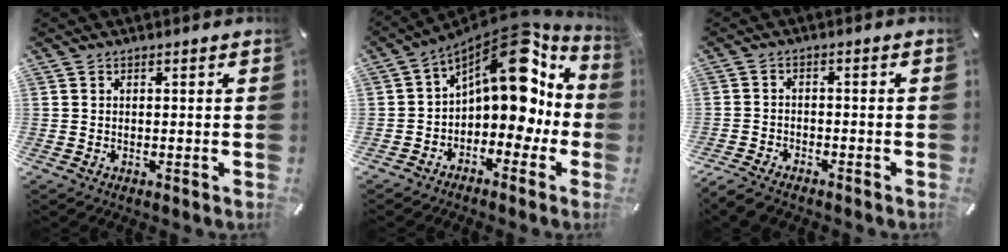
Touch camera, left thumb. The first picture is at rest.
{"total": 17.6, "force": [6.9, 9.3, 13.3], "torque": [-0.181, -0.055, 0.117]}
{"total": 4.1, "force": [-3.5, 1.6, 1.4], "torque": [-0.033, 0.016, -0.070]}